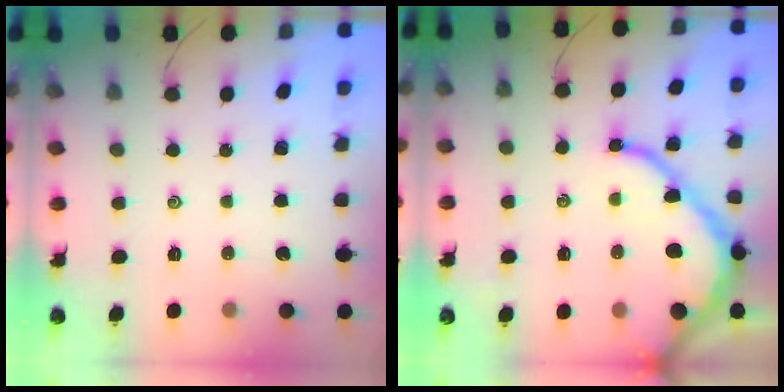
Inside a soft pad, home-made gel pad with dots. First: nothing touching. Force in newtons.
{"total": 13.2, "press": 13.1, "slide": 1.3}